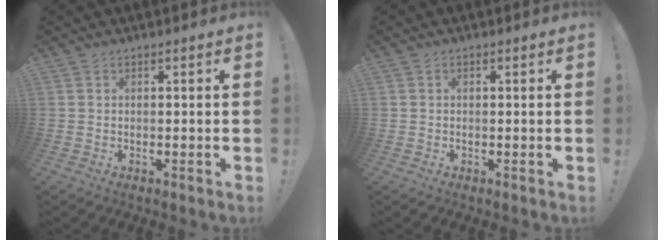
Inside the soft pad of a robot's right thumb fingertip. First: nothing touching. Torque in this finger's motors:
{"motor_torque": [-0.06, -0.14, 0.12, 0.06, -0.04]}